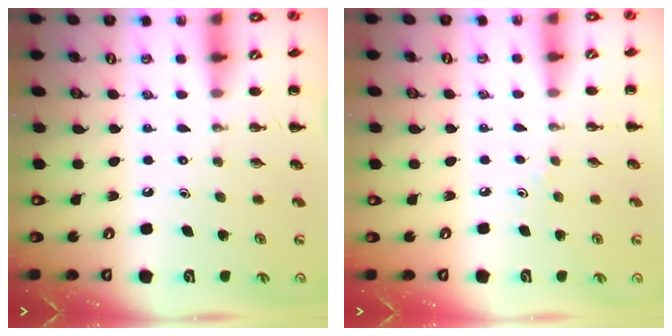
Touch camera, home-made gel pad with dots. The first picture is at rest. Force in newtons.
{"total": 2.2, "press": 2.1, "slide": 0.9}